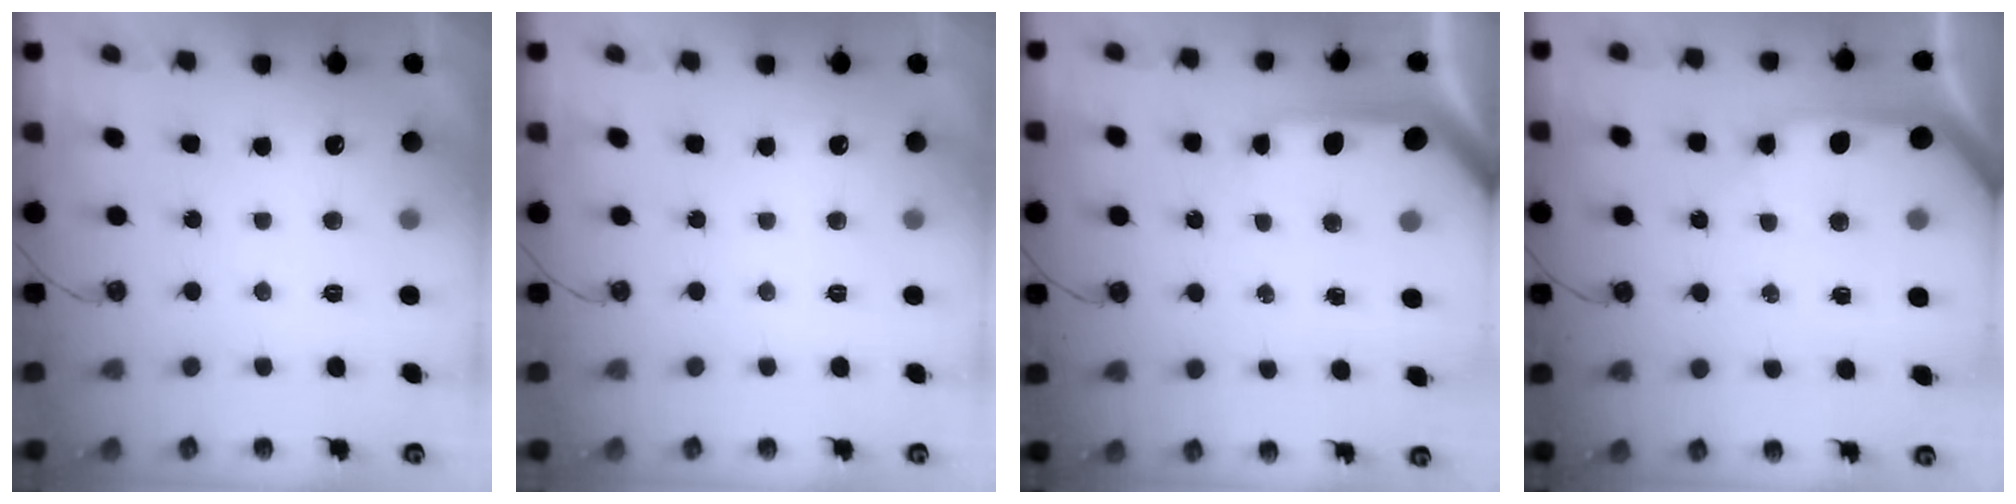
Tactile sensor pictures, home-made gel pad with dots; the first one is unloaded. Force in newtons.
{"total": 0.0}
{"total": 9.7, "press": 9.6, "slide": 1.0}
{"total": 10.8, "press": 10.7, "slide": 1.4}